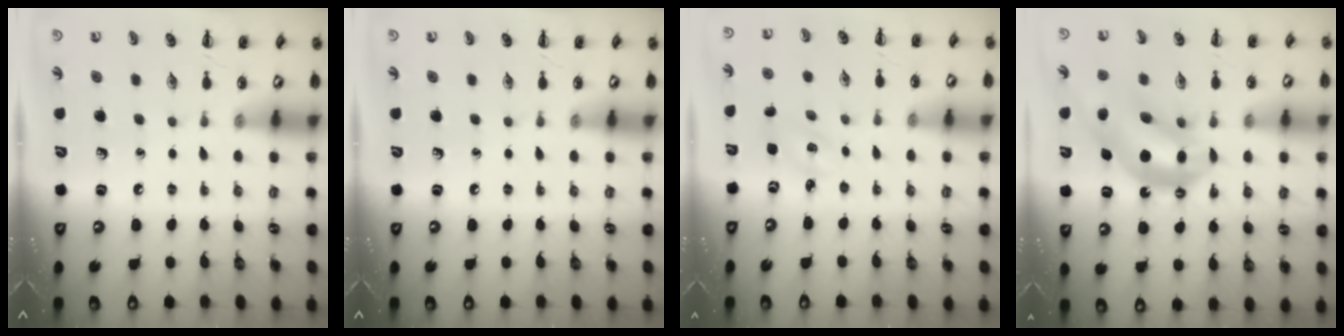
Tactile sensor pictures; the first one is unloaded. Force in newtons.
{"total": 0.0}
{"total": 2.2, "press": 2.1, "slide": 0.6}
{"total": 12.2, "press": 11.7, "slide": 3.3}